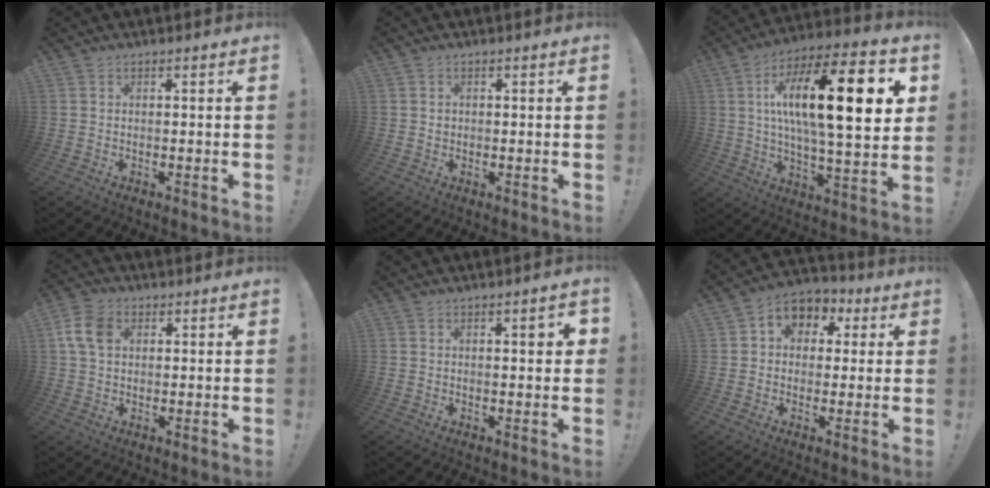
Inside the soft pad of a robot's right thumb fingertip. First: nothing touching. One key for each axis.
{"total": 0.7, "fx": 0.2, "fy": 0.7, "fz": 0.1, "tx": -0.004, "ty": 0.003, "tz": 0.004}
{"total": 24.6, "fx": 5.9, "fy": 7.7, "fz": 22.6, "tx": -0.372, "ty": -0.024, "tz": 0.083}
{"total": 8.3, "fx": 2.0, "fy": 5.8, "fz": 5.6, "tx": -0.112, "ty": 0.013, "tz": 0.042}
{"total": 2.6, "fx": 0.5, "fy": 0.5, "fz": 2.5, "tx": -0.022, "ty": -0.005, "tz": 0.002}
{"total": 7.0, "fx": 1.1, "fy": 6.2, "fz": 3.0, "tx": -0.043, "ty": -0.001, "tz": 0.028}